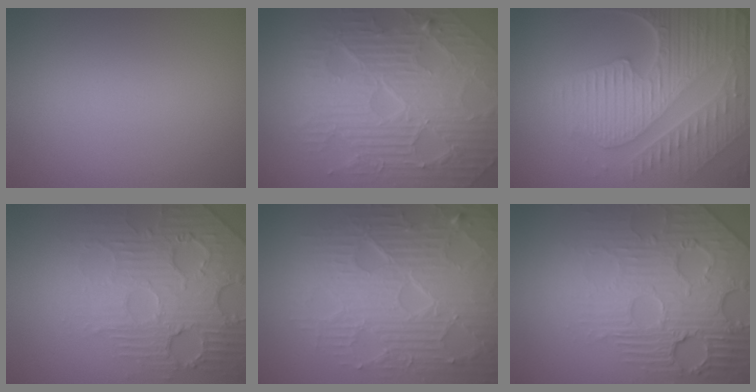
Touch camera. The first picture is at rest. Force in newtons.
{"total": 11.3, "press": 7.5, "slide": 8.4}
{"total": 9.9, "press": 6.5, "slide": 7.4}
{"total": 7.3, "press": 5.4, "slide": 4.9}
{"total": 10.2, "press": 6.6, "slide": 7.8}
{"total": 8.7, "press": 6.0, "slide": 6.3}